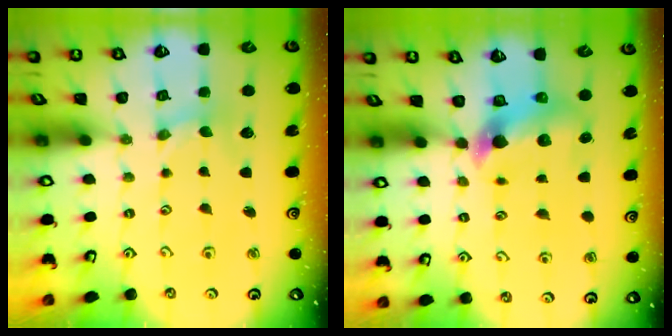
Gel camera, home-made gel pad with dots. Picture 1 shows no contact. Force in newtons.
{"total": 5.6, "press": 5.6, "slide": 0.5}